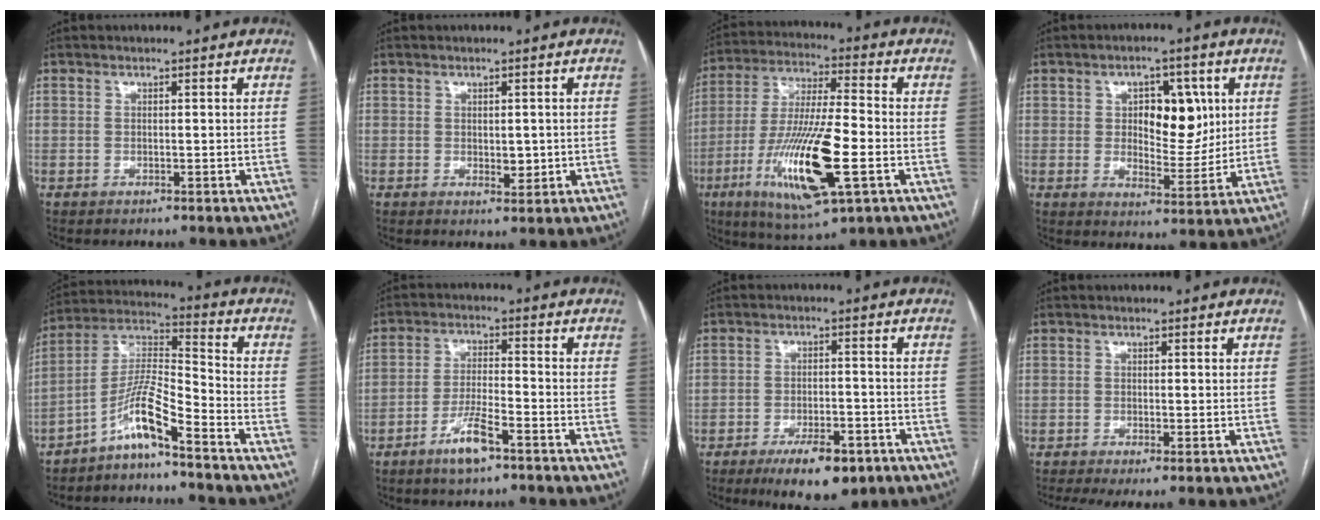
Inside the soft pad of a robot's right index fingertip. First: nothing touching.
{"total": 2.6, "force": [-0.1, 1.3, 2.2], "torque": [-0.030, -0.005, 0.004]}
{"total": 18.3, "force": [-5.9, 2.8, 17.1], "torque": [-0.350, -0.026, -0.102]}
{"total": 9.0, "force": [2.4, 4.6, 7.3], "torque": [-0.099, 0.011, 0.043]}
{"total": 8.7, "force": [-6.1, 0.2, 6.2], "torque": [-0.133, 0.009, -0.120]}
{"total": 6.2, "force": [-3.9, 0.8, 4.7], "torque": [-0.094, -0.004, -0.072]}
{"total": 9.3, "force": [-5.9, 3.2, 6.5], "torque": [-0.099, -0.007, -0.088]}
{"total": 3.7, "force": [-2.1, 0.9, 2.9], "torque": [-0.051, -0.011, -0.037]}